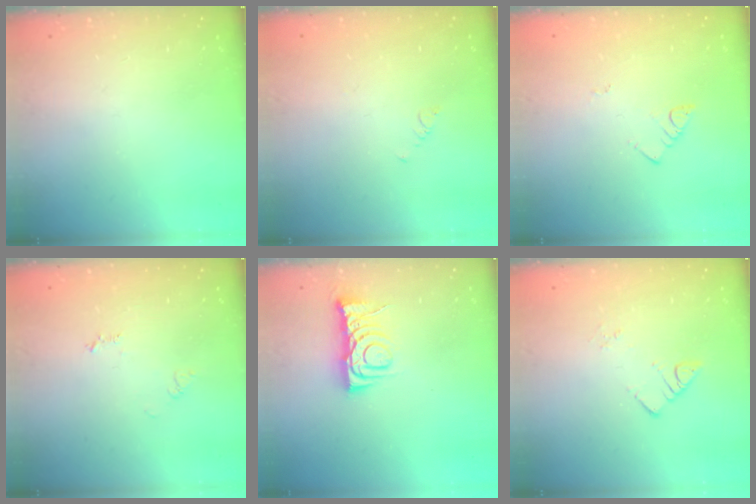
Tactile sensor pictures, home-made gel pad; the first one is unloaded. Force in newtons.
{"total": 0.7, "press": 0.6, "slide": 0.2}
{"total": 2.7, "press": 2.7, "slide": 0.6}
{"total": 4.1, "press": 4.0, "slide": 0.4}
{"total": 6.8, "press": 6.8, "slide": 0.6}
{"total": 2.6, "press": 2.6, "slide": 0.1}